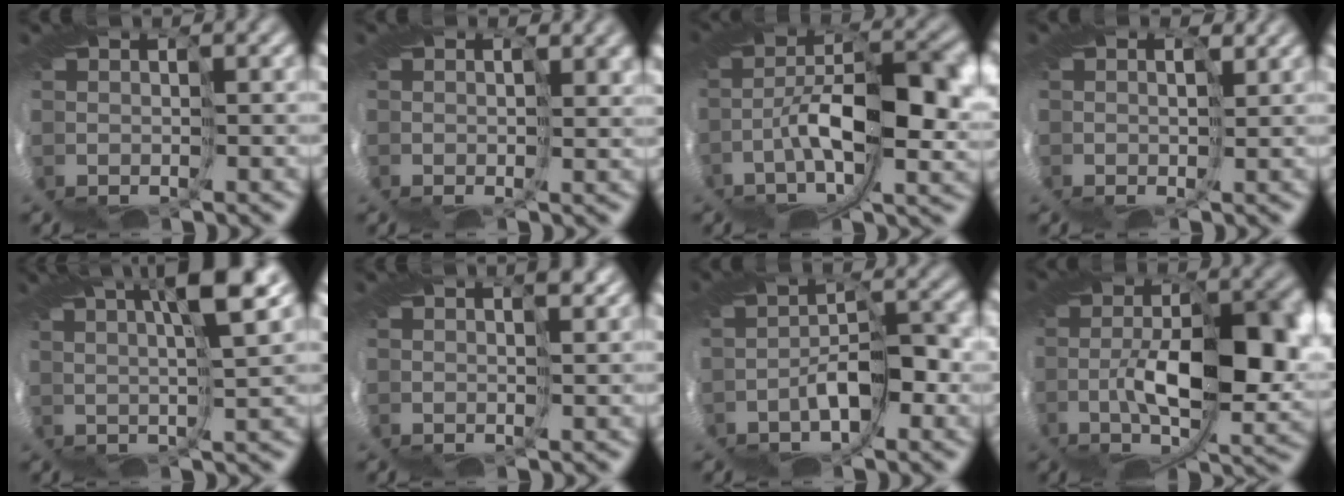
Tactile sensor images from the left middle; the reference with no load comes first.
{"total": 2.3, "force": [1.3, 1.3, 1.4], "torque": [-0.037, 0.008, 0.019]}
{"total": 6.8, "force": [-0.9, 2.6, 6.2], "torque": [-0.125, 0.004, -0.023]}
{"total": 1.6, "force": [1.1, 0.7, 1.0], "torque": [-0.028, 0.009, 0.009]}
{"total": 4.8, "force": [3.4, -2.1, 2.6], "torque": [-0.019, 0.016, 0.050]}
{"total": 2.6, "force": [2.0, 0.5, 1.5], "torque": [-0.035, 0.014, 0.027]}
{"total": 2.0, "force": [-1.2, -0.8, 1.4], "torque": [-0.035, 0.006, -0.030]}
{"total": 7.3, "force": [-0.2, 2.8, 6.8], "torque": [-0.145, -0.006, -0.007]}